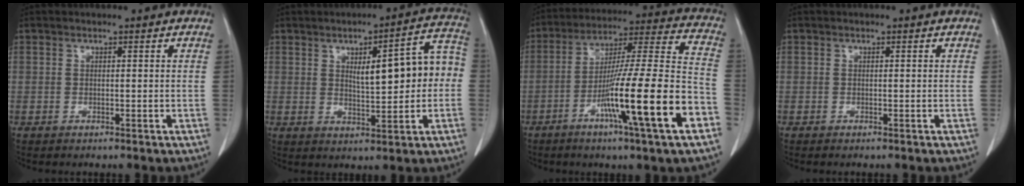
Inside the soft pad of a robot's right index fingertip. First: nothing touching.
{"total": 10.8, "force": [0.8, 2.7, 10.4], "torque": [-0.138, 0.035, 0.016]}
{"total": 20.4, "force": [-8.3, -0.2, 18.6], "torque": [-0.288, -0.016, -0.140]}
{"total": 0.0}